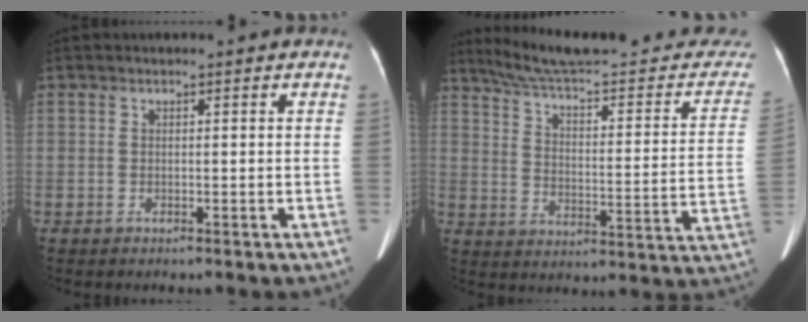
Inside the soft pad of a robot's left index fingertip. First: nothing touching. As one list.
[{"total": 28.0, "force": [26.0, 3.0, 9.9], "torque": [-0.134, -0.080, 0.330]}]